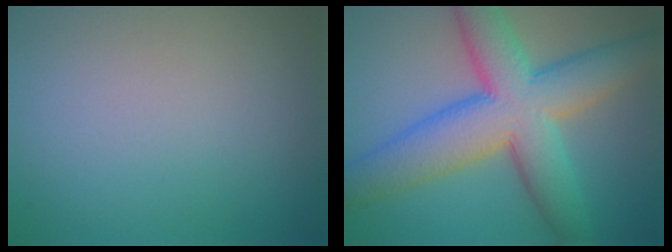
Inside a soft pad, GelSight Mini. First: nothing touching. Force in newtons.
{"total": 10.0, "press": 10.0, "slide": 0.2}